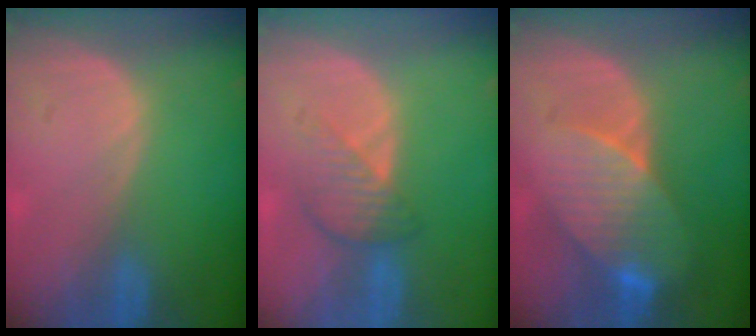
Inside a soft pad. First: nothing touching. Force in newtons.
{"total": 4.3, "press": 3.8, "slide": 1.9}
{"total": 8.2, "press": 7.7, "slide": 2.7}